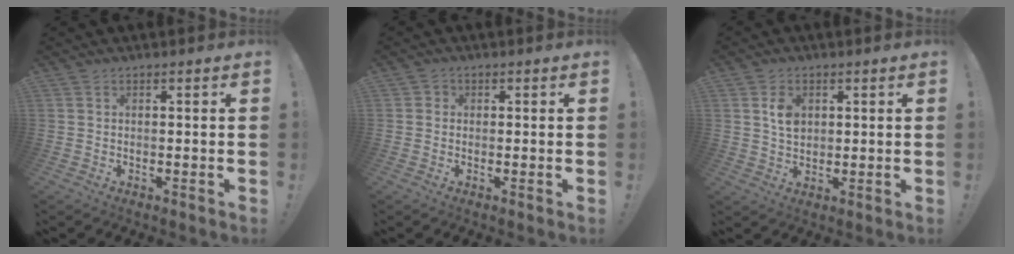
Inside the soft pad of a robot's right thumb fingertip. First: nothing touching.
{"total": 1.5, "force": [-0.2, 1.4, 0.6], "torque": [-0.012, 0.006, -0.003]}
{"total": 5.2, "force": [1.4, 3.9, 3.2], "torque": [-0.040, -0.002, 0.023]}